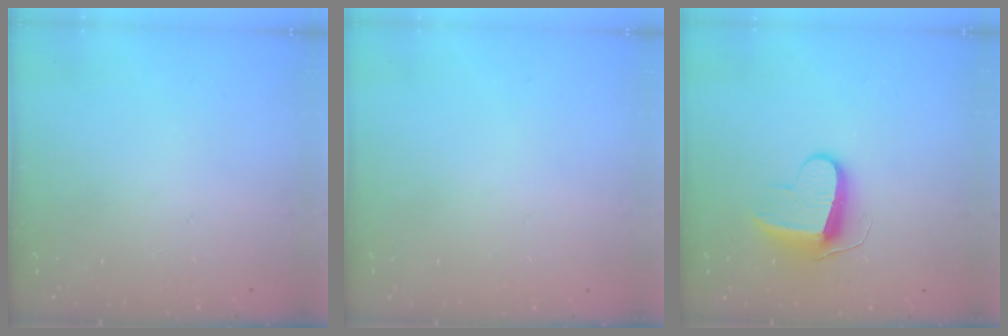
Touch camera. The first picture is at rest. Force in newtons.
{"total": 0.6, "press": 0.6, "slide": 0.2}
{"total": 9.1, "press": 9.1, "slide": 0.3}